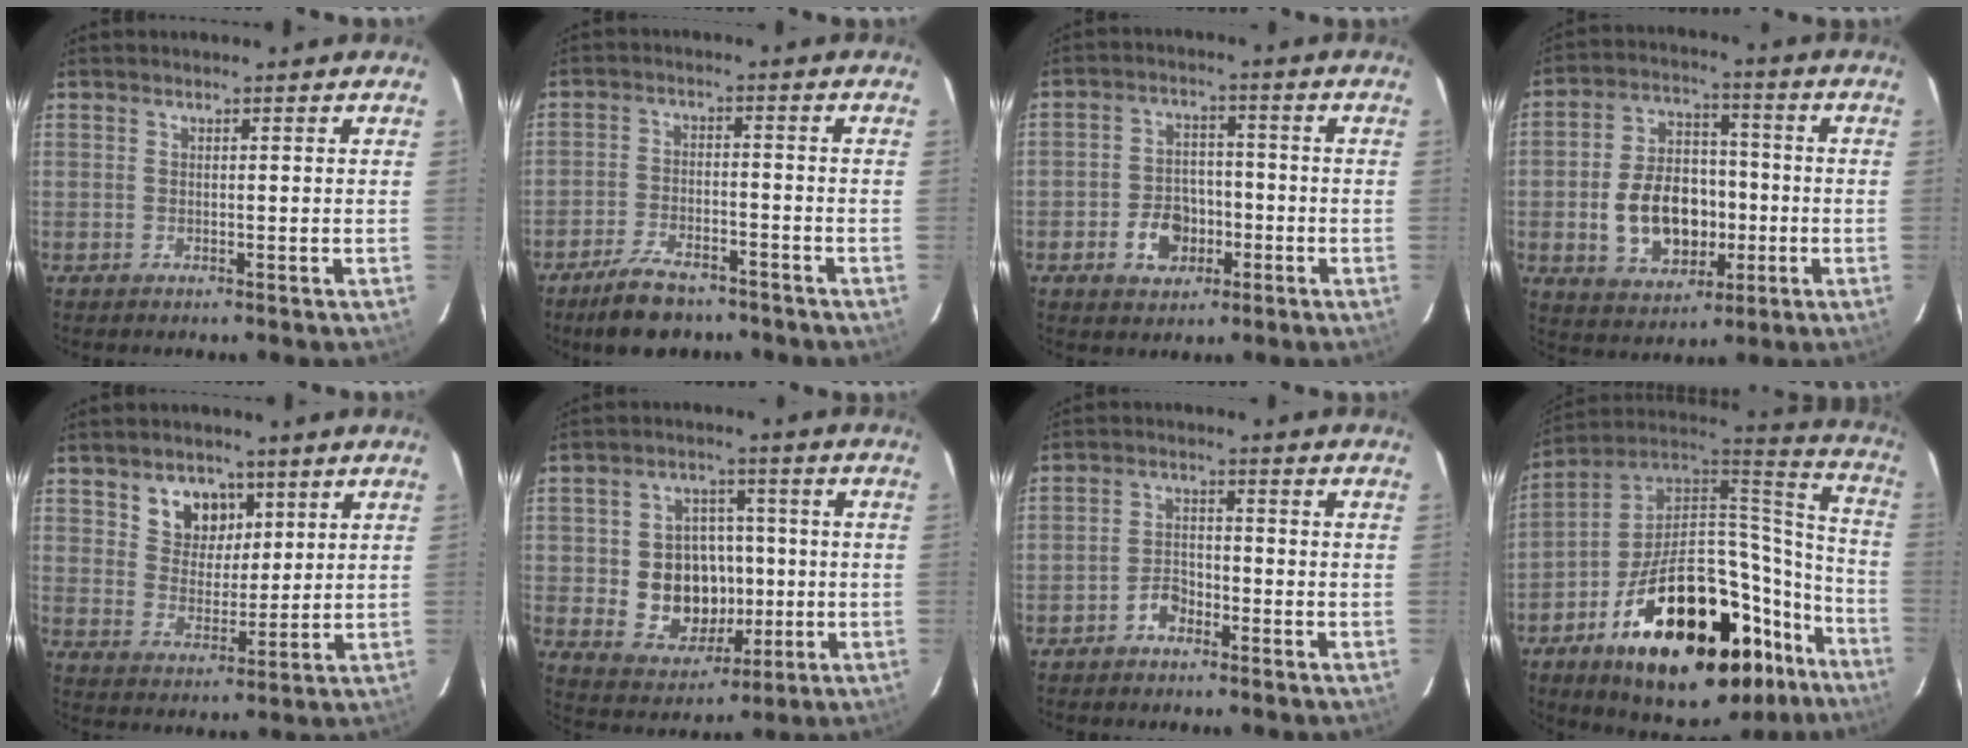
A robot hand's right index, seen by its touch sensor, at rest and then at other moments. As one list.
[{"total": 9.8, "force": [-7.7, 3.9, 4.6], "torque": [-0.108, 0.000, -0.124]}, {"total": 7.4, "force": [-3.2, 5.6, 3.6], "torque": [-0.083, 0.018, -0.044]}, {"total": 14.1, "force": [-2.9, 9.6, 9.9], "torque": [-0.207, 0.020, -0.032]}, {"total": 7.9, "force": [4.1, 6.0, 3.1], "torque": [-0.049, 0.009, 0.078]}, {"total": 12.1, "force": [-1.2, 10.3, 6.3], "torque": [-0.143, 0.013, 0.001]}, {"total": 3.8, "force": [-2.7, 2.2, 1.4], "torque": [-0.036, 0.012, -0.044]}, {"total": 35.6, "force": [-19.0, 16.2, 25.4], "torque": [-0.375, 0.044, -0.270]}]